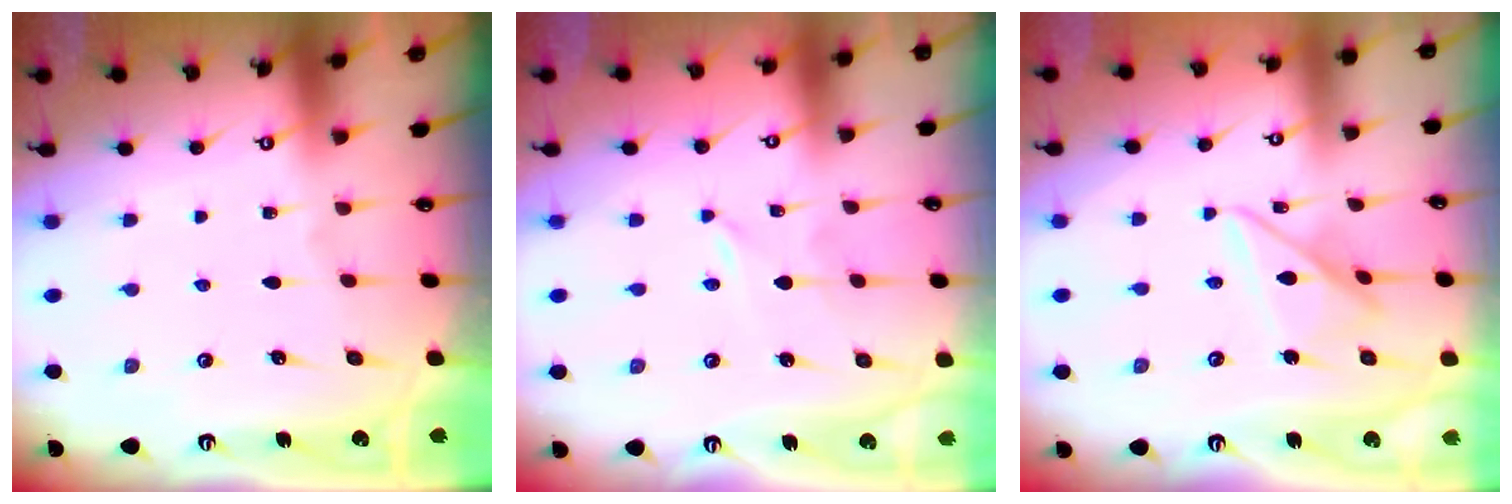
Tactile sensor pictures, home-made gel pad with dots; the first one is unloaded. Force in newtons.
{"total": 0.0}
{"total": 10.1, "press": 10.0, "slide": 1.1}